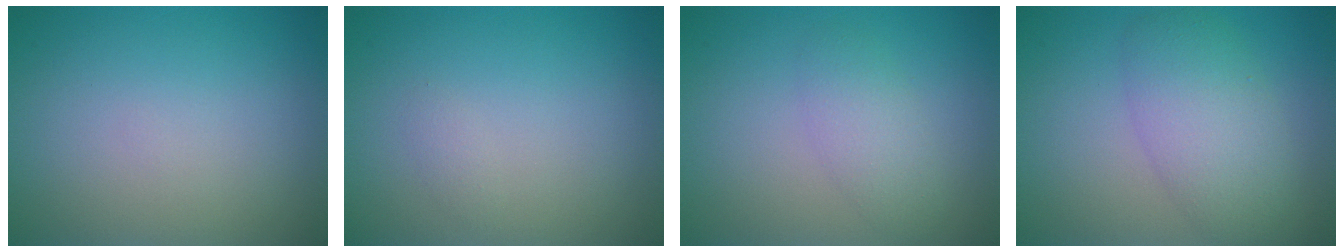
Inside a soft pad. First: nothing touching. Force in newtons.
{"total": 0.6, "press": 0.6, "slide": 0.0}
{"total": 2.3, "press": 2.3, "slide": 0.1}
{"total": 5.2, "press": 5.2, "slide": 0.2}